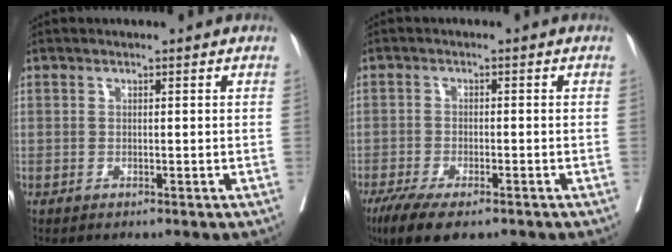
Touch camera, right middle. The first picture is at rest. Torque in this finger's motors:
{"motor_torque": [0.92, -0.68, 0.11, 0.08]}